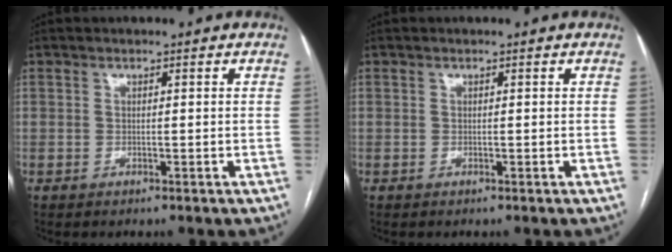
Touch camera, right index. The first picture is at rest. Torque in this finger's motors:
{"motor_torque": [0.01, -0.01, 0.00, 0.00]}